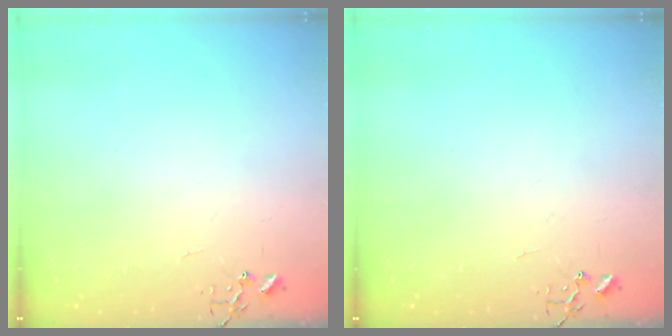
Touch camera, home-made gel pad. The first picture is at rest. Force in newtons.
{"total": 0.0}